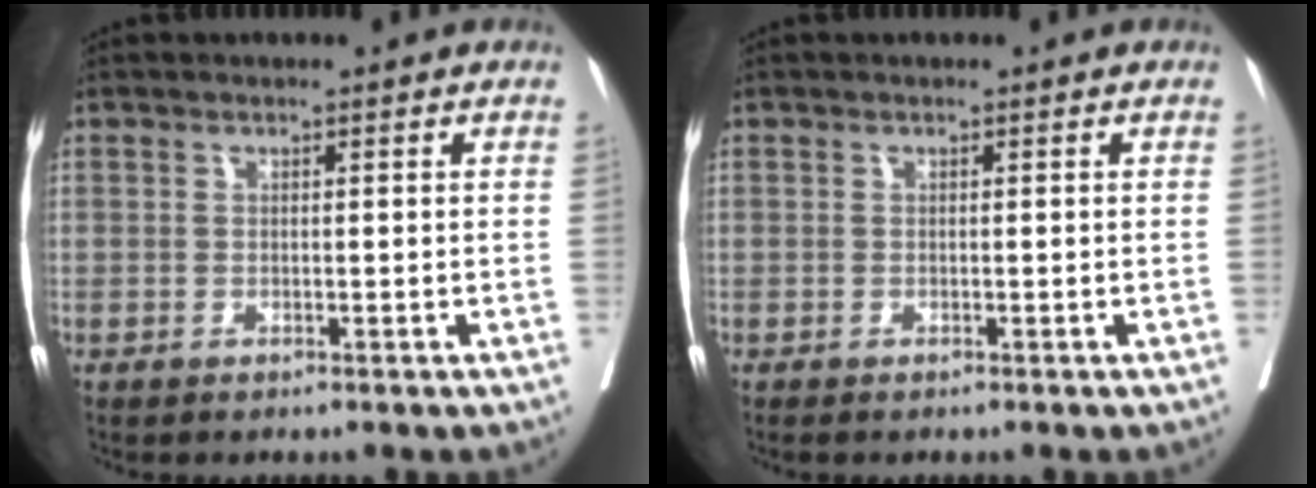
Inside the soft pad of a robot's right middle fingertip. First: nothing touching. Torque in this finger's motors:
{"motor_torque": [-0.05, 0.06, -0.01, 0.00]}